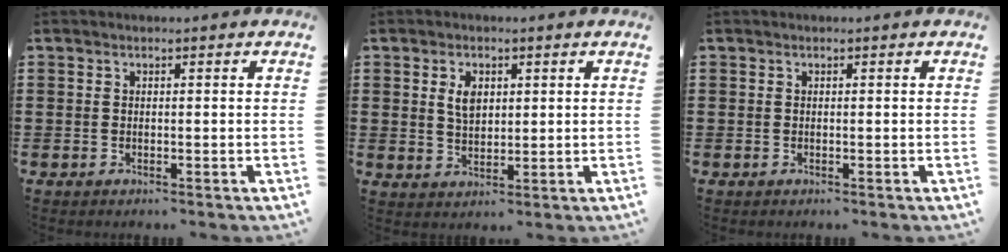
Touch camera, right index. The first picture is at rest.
{"total": 3.6, "force": [1.2, 2.2, 2.6], "torque": [-0.050, 0.005, 0.019]}
{"total": 0.0}